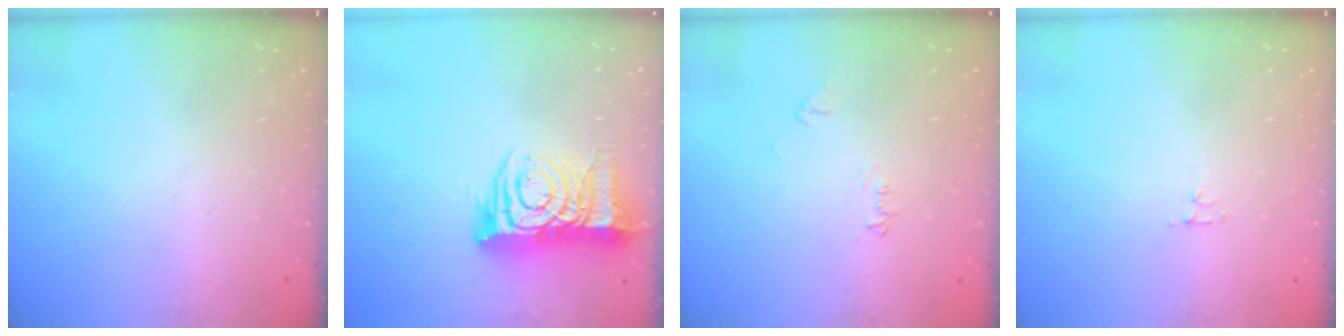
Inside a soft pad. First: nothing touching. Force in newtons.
{"total": 11.9, "press": 11.9, "slide": 1.2}
{"total": 5.3, "press": 5.3, "slide": 0.6}
{"total": 3.1, "press": 3.0, "slide": 0.4}